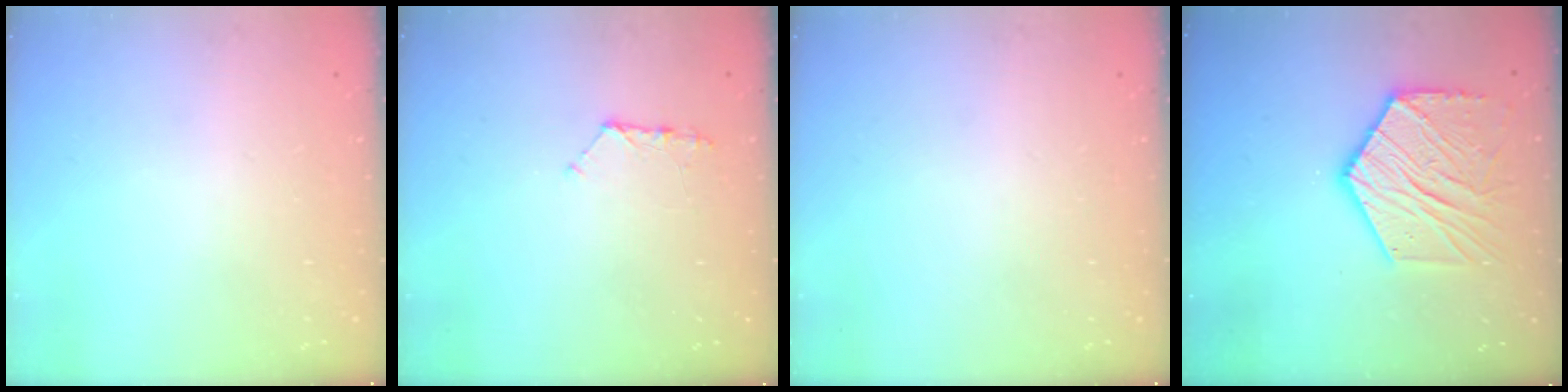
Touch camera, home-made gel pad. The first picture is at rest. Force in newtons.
{"total": 7.0, "press": 7.0, "slide": 0.6}
{"total": 0.0}
{"total": 16.2, "press": 16.1, "slide": 1.4}